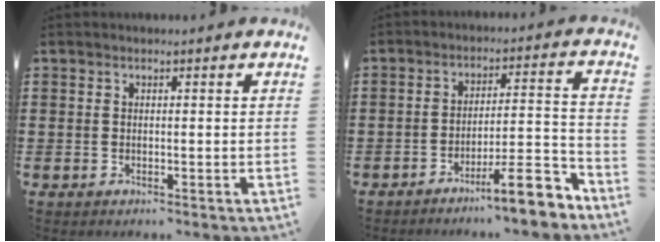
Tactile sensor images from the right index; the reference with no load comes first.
{"total": 9.7, "force": [-7.4, 1.3, 6.1], "torque": [-0.087, 0.020, -0.132]}